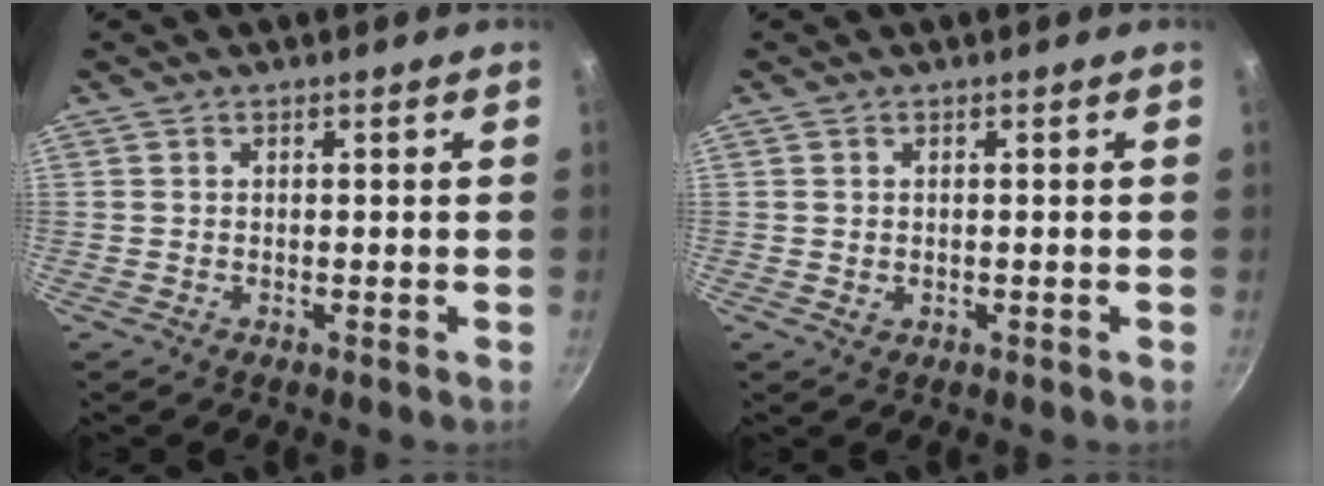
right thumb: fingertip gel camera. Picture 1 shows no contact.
{"total": 0.6, "force": [0.1, 0.6, 0.3], "torque": [-0.003, -0.003, 0.002]}